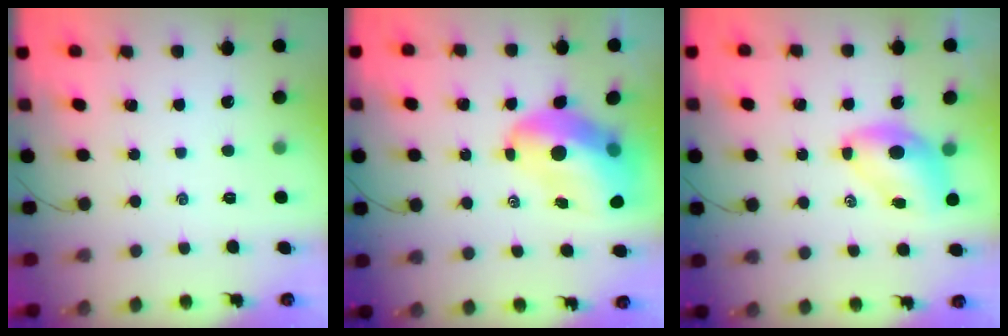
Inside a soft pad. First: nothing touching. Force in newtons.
{"total": 13.2, "press": 12.6, "slide": 3.7}
{"total": 7.0, "press": 6.9, "slide": 1.2}